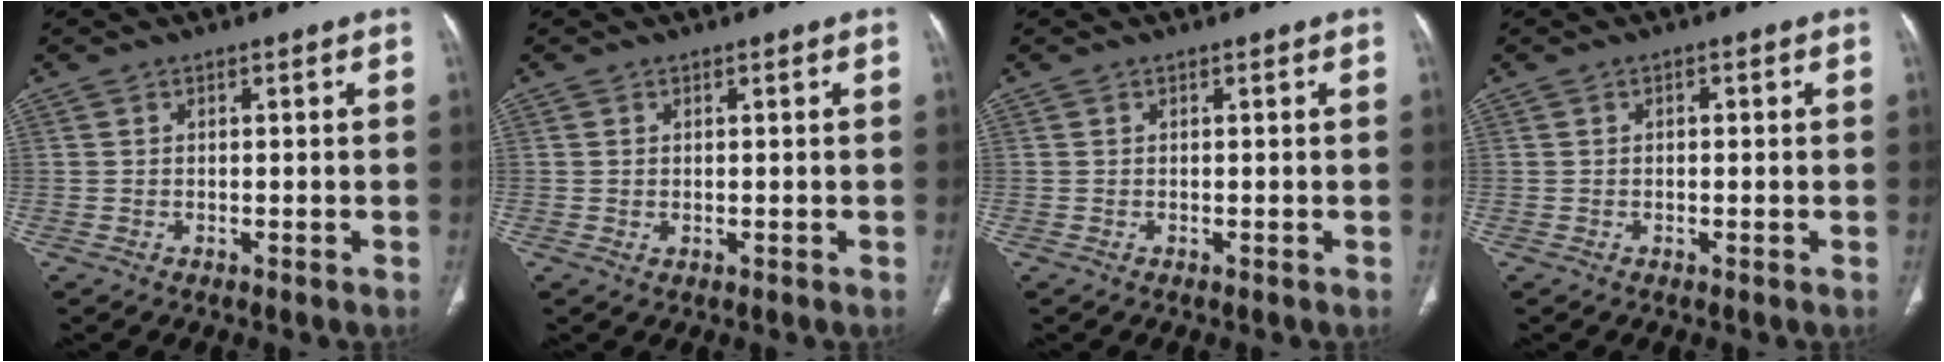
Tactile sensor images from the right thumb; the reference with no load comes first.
{"total": 0.5, "force": [0.1, 0.4, 0.4], "torque": [-0.009, -0.003, 0.002]}
{"total": 0.0}
{"total": 0.8, "force": [0.0, 0.5, 0.6], "torque": [-0.006, 0.005, 0.000]}